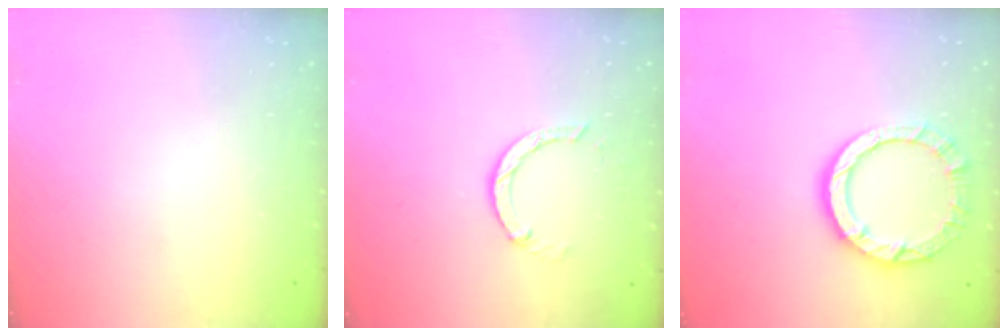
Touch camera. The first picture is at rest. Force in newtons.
{"total": 4.4, "press": 4.4, "slide": 0.5}
{"total": 9.6, "press": 9.6, "slide": 0.5}